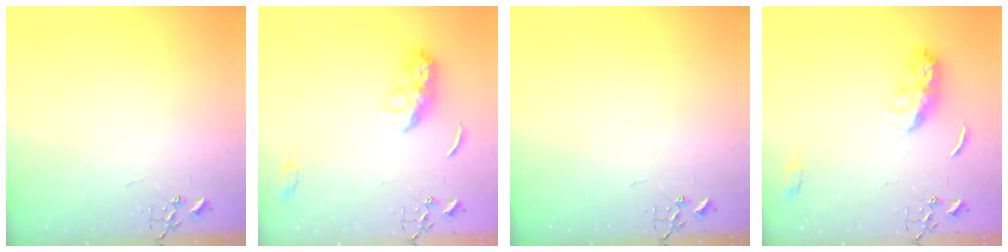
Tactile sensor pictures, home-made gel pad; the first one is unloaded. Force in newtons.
{"total": 10.4, "press": 10.4, "slide": 0.2}
{"total": 0.0}
{"total": 10.4, "press": 10.4, "slide": 0.2}